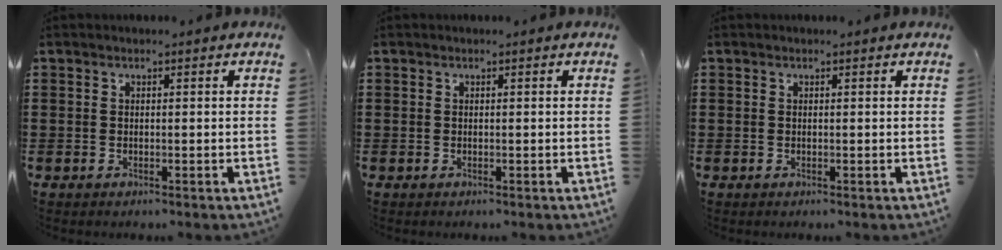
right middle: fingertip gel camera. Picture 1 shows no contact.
{"total": 0.0}
{"total": 0.0}